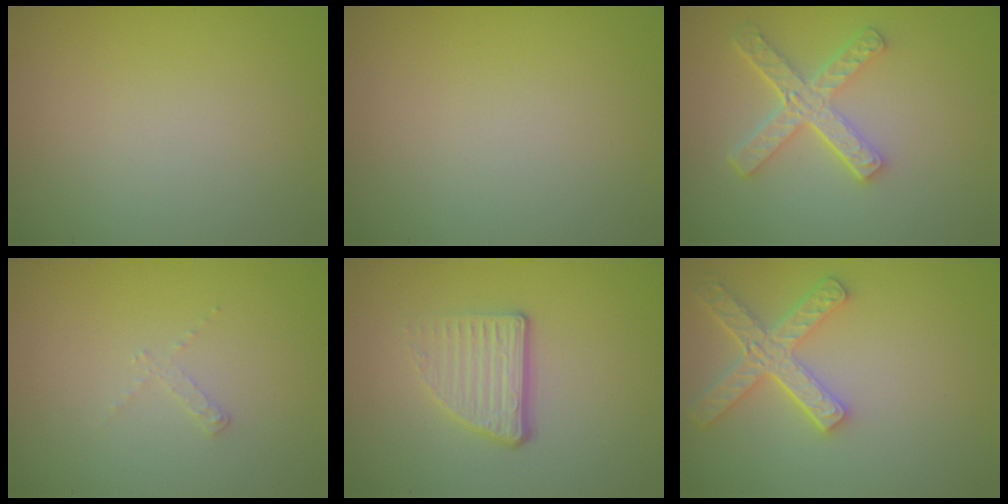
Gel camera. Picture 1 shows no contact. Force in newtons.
{"total": 0.0}
{"total": 4.5, "press": 3.3, "slide": 3.1}
{"total": 0.8, "press": 0.8, "slide": 0.1}
{"total": 3.6, "press": 2.3, "slide": 2.7}
{"total": 4.3, "press": 3.5, "slide": 2.5}